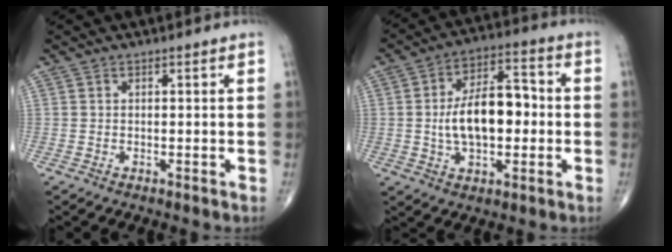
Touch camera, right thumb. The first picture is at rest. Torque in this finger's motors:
{"motor_torque": [1.57, 1.59, 1.30, -0.16, 0.11]}